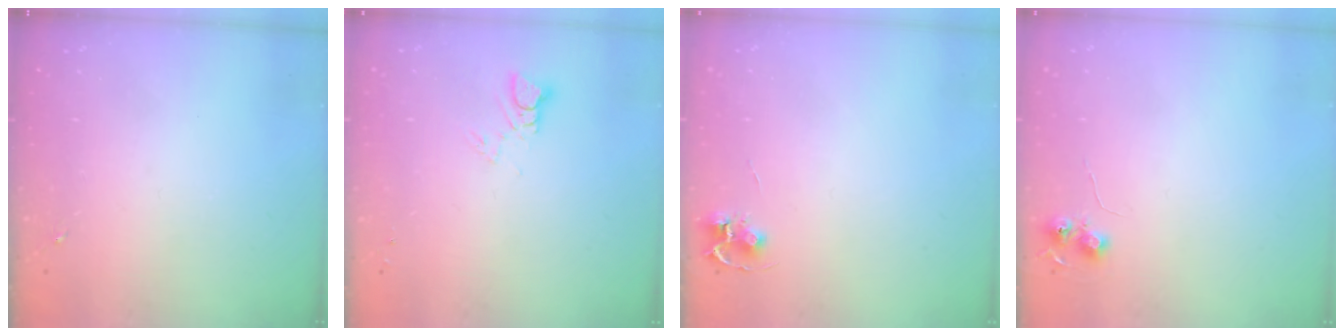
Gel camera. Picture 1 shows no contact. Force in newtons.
{"total": 3.6, "press": 3.6, "slide": 0.2}
{"total": 4.7, "press": 4.7, "slide": 0.4}
{"total": 5.6, "press": 5.6, "slide": 0.8}